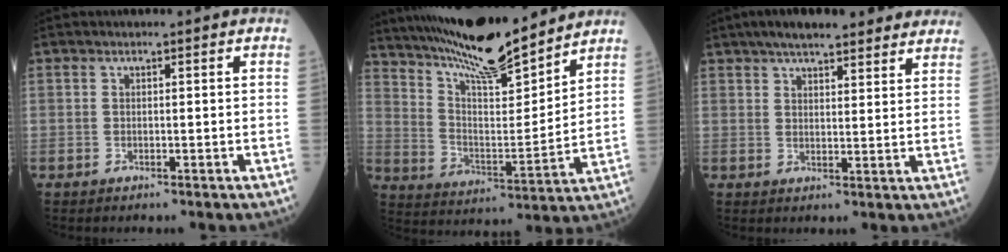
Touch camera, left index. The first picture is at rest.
{"total": 17.0, "force": [15.0, 1.6, 7.7], "torque": [-0.141, -0.004, 0.260]}
{"total": 13.6, "force": [11.3, 3.0, 6.9], "torque": [-0.086, 0.030, 0.148]}